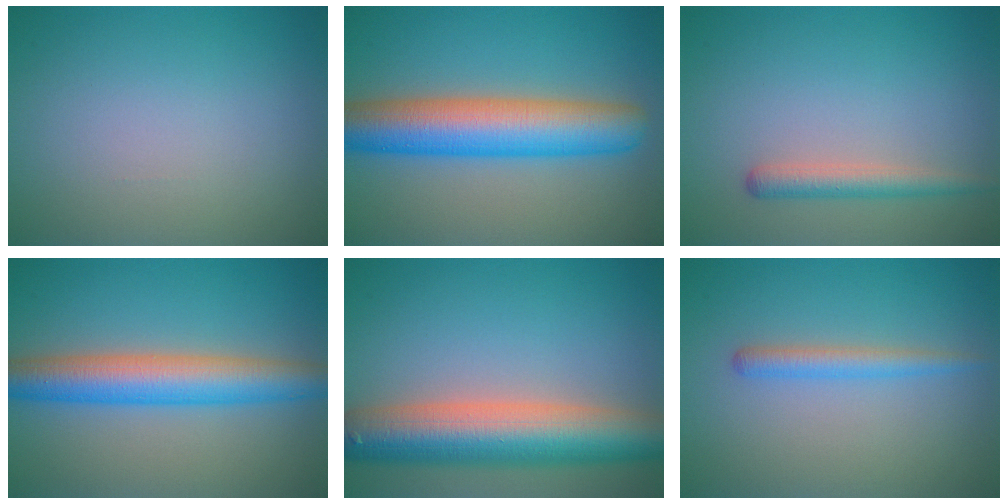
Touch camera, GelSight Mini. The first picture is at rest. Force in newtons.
{"total": 9.1, "press": 9.1, "slide": 0.4}
{"total": 2.2, "press": 2.2, "slide": 0.1}
{"total": 6.7, "press": 6.7, "slide": 0.1}
{"total": 10.1, "press": 10.0, "slide": 0.7}
{"total": 1.9, "press": 1.9, "slide": 0.0}